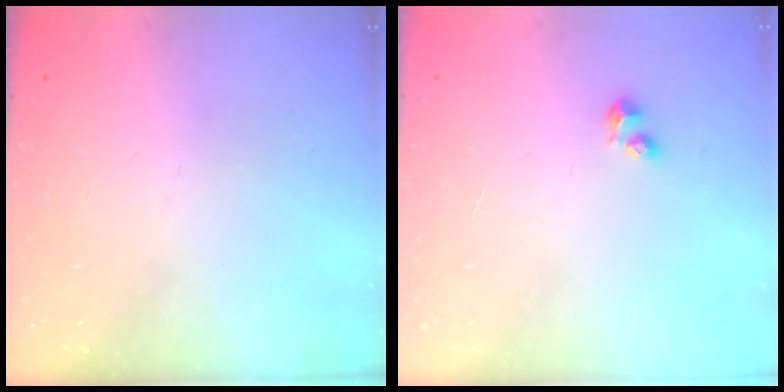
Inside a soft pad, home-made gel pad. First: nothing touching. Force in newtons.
{"total": 2.9, "press": 2.8, "slide": 0.6}